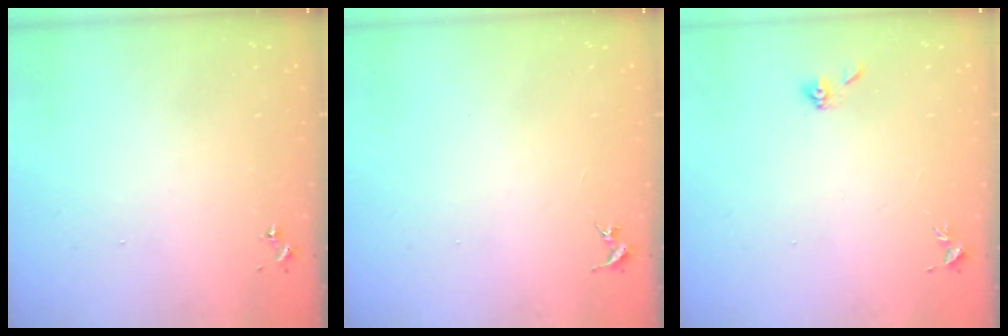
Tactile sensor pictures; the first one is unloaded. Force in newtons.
{"total": 0.0}
{"total": 5.3, "press": 5.2, "slide": 1.1}